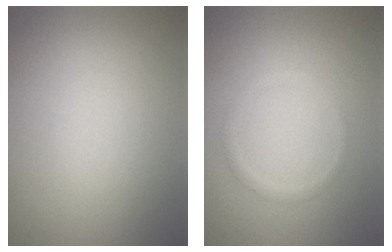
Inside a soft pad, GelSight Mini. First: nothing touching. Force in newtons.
{"total": 0.9, "press": 0.9, "slide": 0.1}